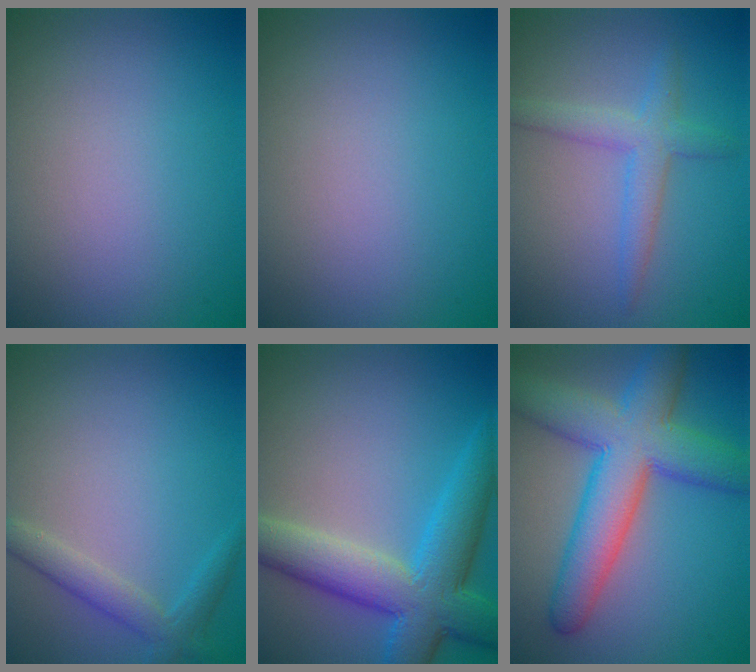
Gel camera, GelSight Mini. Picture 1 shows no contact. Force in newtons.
{"total": 0.0}
{"total": 2.9, "press": 2.9, "slide": 0.1}
{"total": 2.3, "press": 2.3, "slide": 0.1}
{"total": 8.2, "press": 8.1, "slide": 0.6}
{"total": 9.1, "press": 9.1, "slide": 0.4}